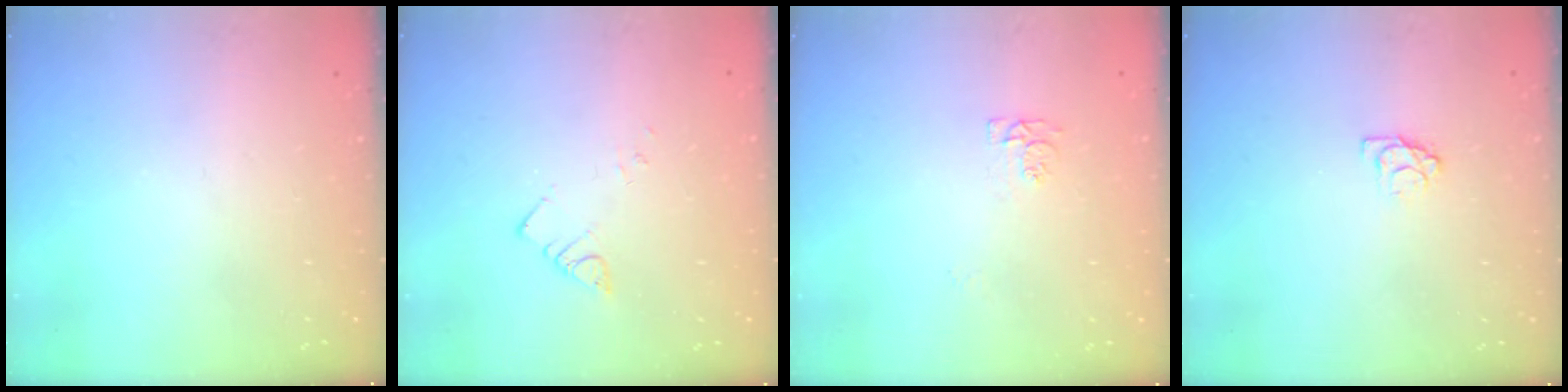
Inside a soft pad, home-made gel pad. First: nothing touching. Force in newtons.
{"total": 2.5, "press": 2.5, "slide": 0.3}
{"total": 4.3, "press": 4.3, "slide": 0.8}
{"total": 3.6, "press": 3.6, "slide": 0.4}